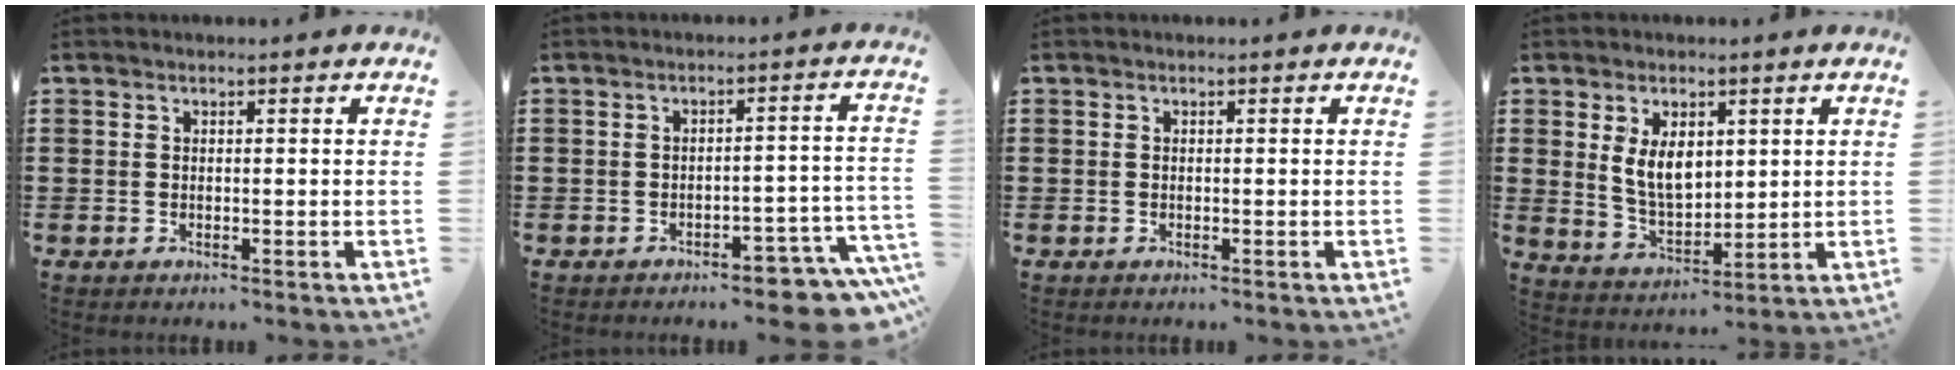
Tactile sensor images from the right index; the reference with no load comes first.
{"total": 4.9, "force": [-4.3, 0.7, 2.3], "torque": [-0.037, -0.004, -0.080]}
{"total": 0.0}
{"total": 6.5, "force": [1.9, 3.8, 4.9], "torque": [-0.098, 0.007, 0.033]}